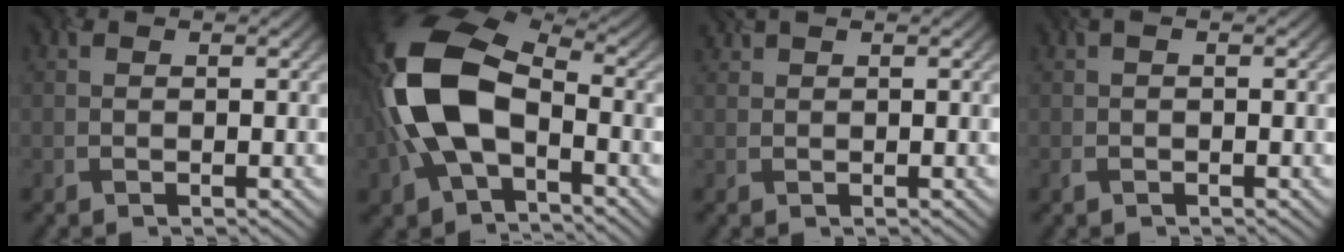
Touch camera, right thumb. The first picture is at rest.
{"total": 15.6, "force": [-2.2, 9.2, 12.3], "torque": [-0.296, -0.008, -0.049]}
{"total": 0.7, "force": [0.6, 0.3, 0.2], "torque": [-0.006, 0.003, 0.011]}
{"total": 0.9, "force": [-0.3, 0.4, 0.8], "torque": [-0.020, -0.002, -0.006]}